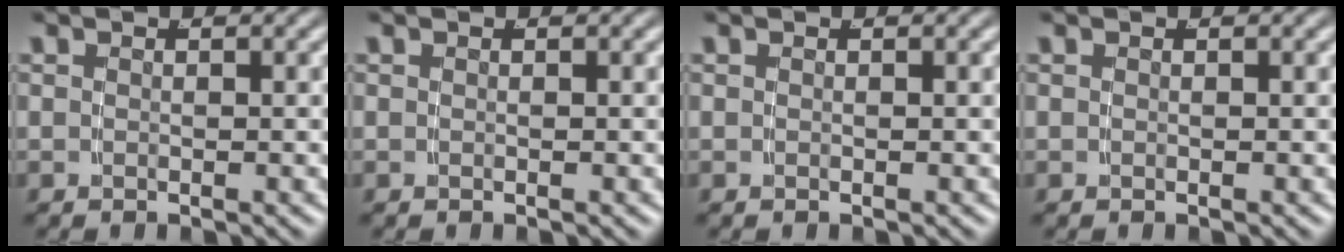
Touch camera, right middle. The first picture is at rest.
{"total": 0.0}
{"total": 0.0}
{"total": 0.0}